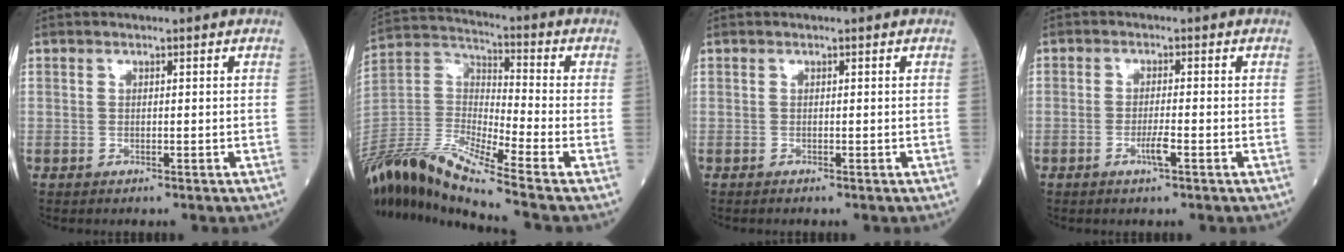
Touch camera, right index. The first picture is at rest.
{"total": 18.9, "force": [-15.3, -0.8, 11.0], "torque": [-0.238, -0.013, -0.296]}
{"total": 1.9, "force": [-1.5, -0.2, 1.2], "torque": [-0.006, 0.006, -0.005]}
{"total": 2.4, "force": [-1.1, 0.0, 2.1], "torque": [-0.046, -0.002, -0.019]}